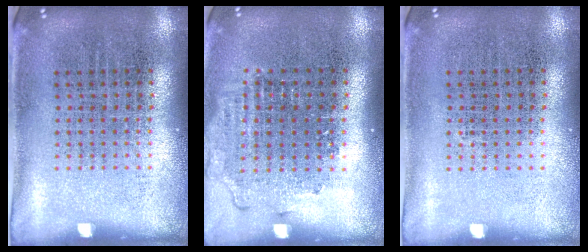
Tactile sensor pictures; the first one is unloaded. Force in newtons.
{"total": 1.3, "press": 1.1, "slide": 0.6}
{"total": 0.0}